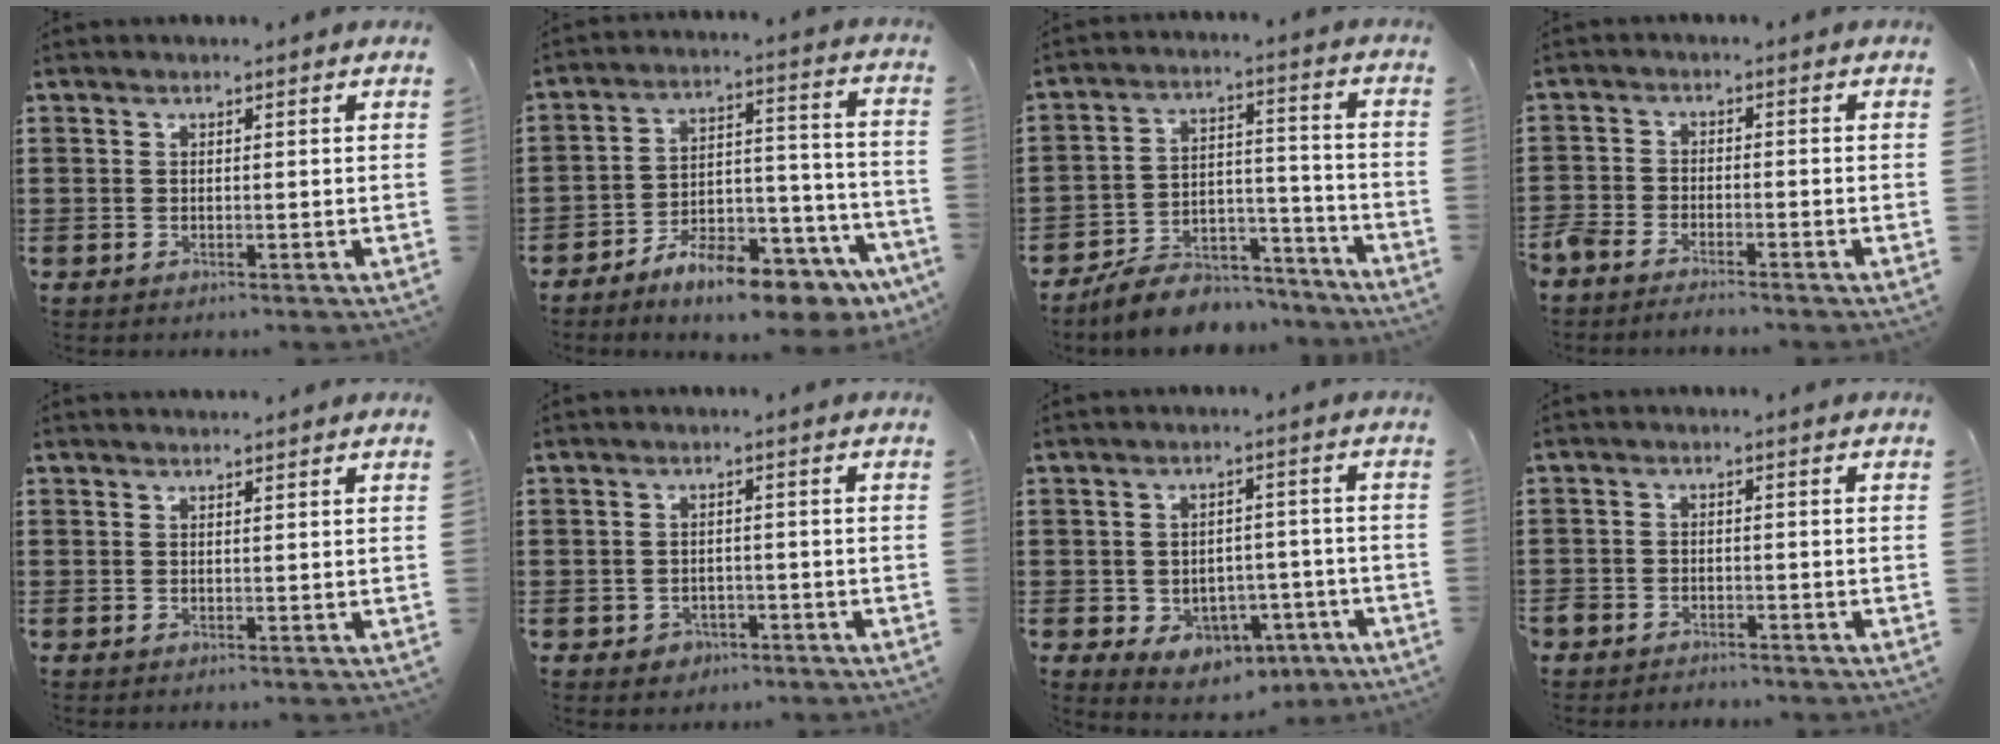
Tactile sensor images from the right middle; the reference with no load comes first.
{"total": 10.1, "force": [-8.8, 2.0, 4.4], "torque": [-0.066, 0.036, -0.166]}
{"total": 7.7, "force": [-7.1, 2.6, 1.5], "torque": [-0.018, 0.033, -0.136]}
{"total": 2.9, "force": [-2.9, 0.4, 0.3], "torque": [-0.024, -0.003, -0.067]}
{"total": 0.8, "force": [0.8, -0.1, 0.0], "torque": [-0.001, -0.003, 0.016]}
{"total": 1.5, "force": [-1.0, 1.1, 0.0], "torque": [-0.007, 0.002, -0.026]}
{"total": 3.9, "force": [-2.5, 2.8, 1.1], "torque": [-0.029, 0.016, -0.049]}
{"total": 2.3, "force": [-2.2, 0.7, -0.2], "torque": [-0.001, 0.001, -0.051]}